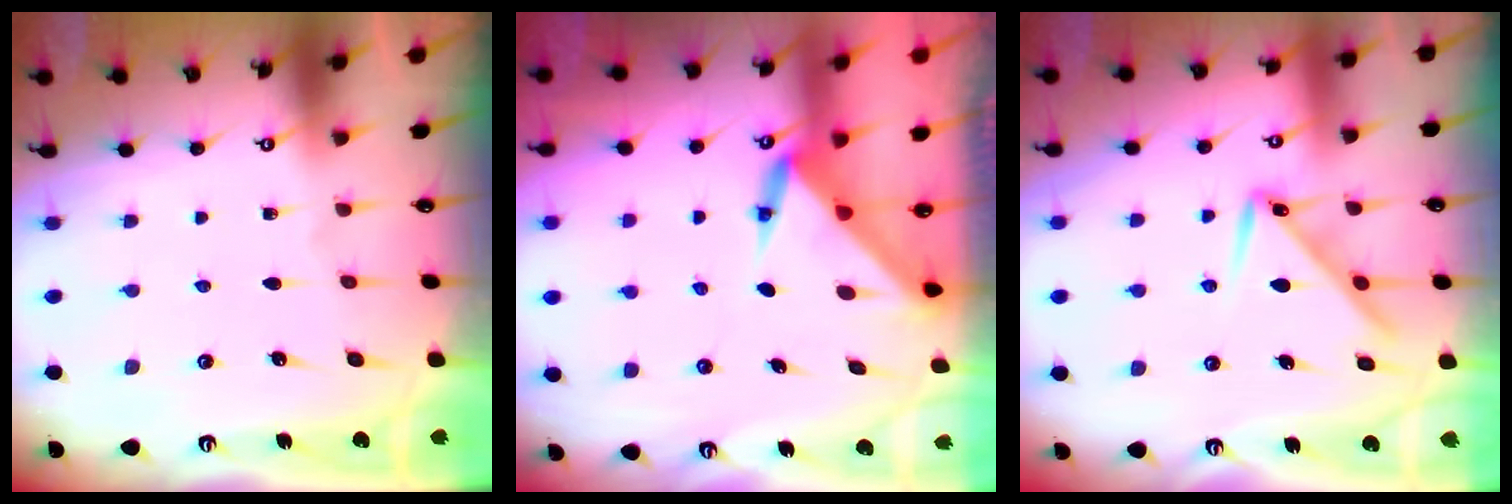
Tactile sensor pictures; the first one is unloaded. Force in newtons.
{"total": 3.4, "press": 3.4, "slide": 0.1}
{"total": 10.3, "press": 10.3, "slide": 0.4}